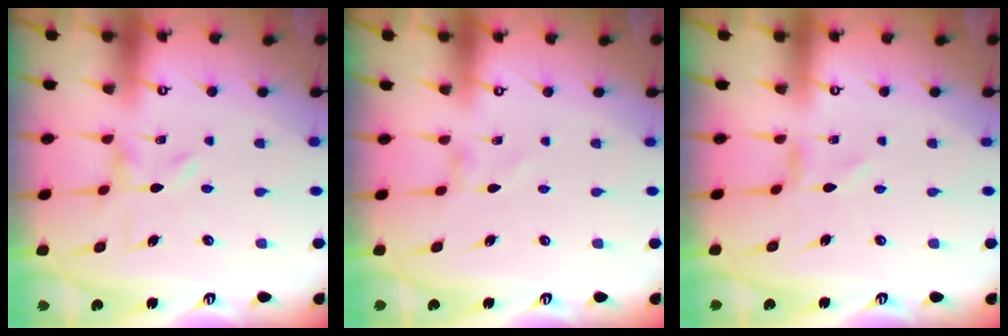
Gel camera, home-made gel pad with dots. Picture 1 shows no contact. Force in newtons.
{"total": 0.0}
{"total": 0.0}